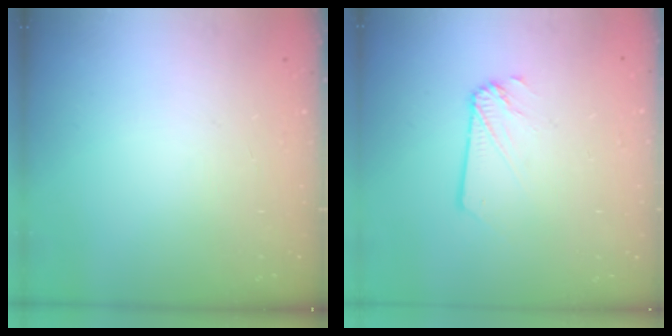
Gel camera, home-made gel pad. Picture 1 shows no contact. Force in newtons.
{"total": 1.2, "press": 1.2, "slide": 0.1}